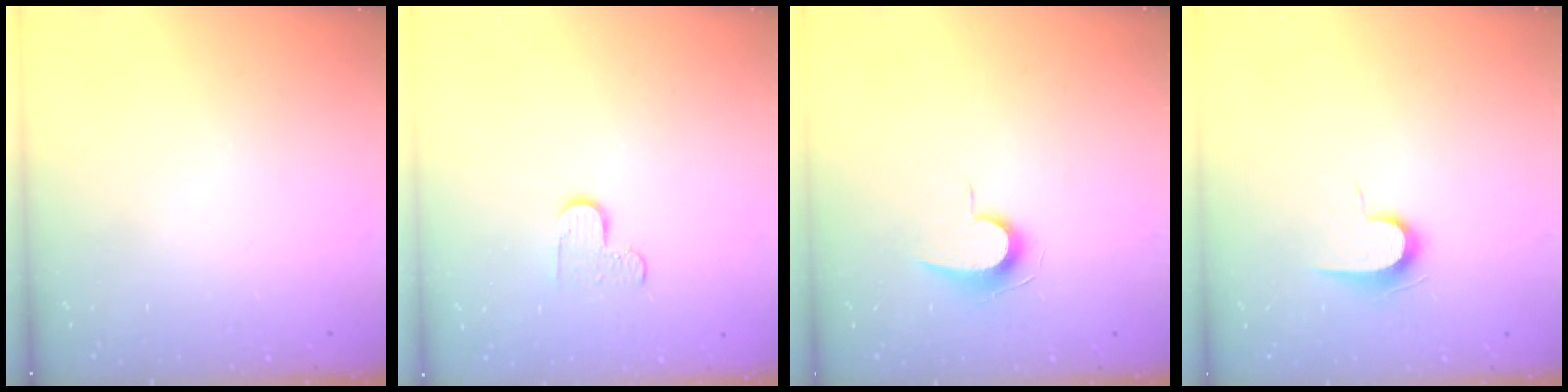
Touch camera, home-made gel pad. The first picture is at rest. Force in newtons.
{"total": 5.1, "press": 5.1, "slide": 0.5}
{"total": 7.1, "press": 7.0, "slide": 0.7}
{"total": 6.4, "press": 6.3, "slide": 0.7}